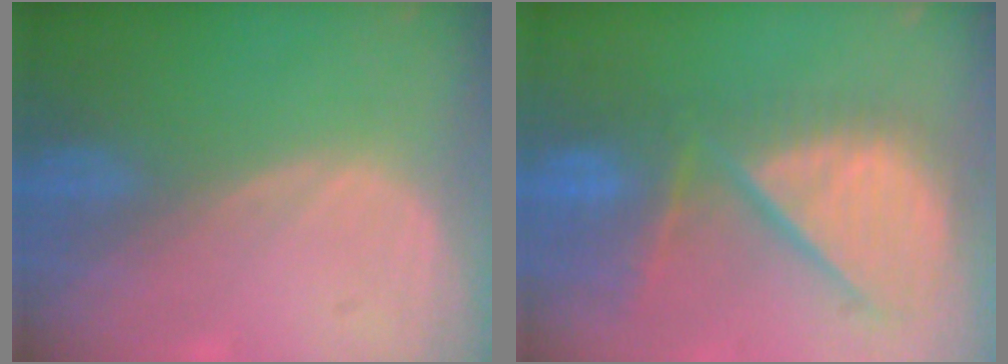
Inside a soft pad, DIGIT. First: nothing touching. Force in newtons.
{"total": 11.7, "press": 10.4, "slide": 5.3}